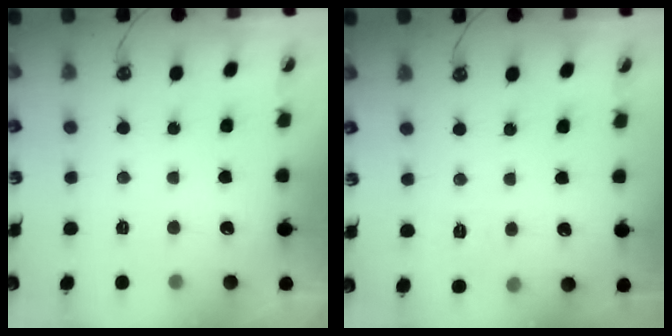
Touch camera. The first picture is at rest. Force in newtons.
{"total": 4.4, "press": 4.4, "slide": 0.6}